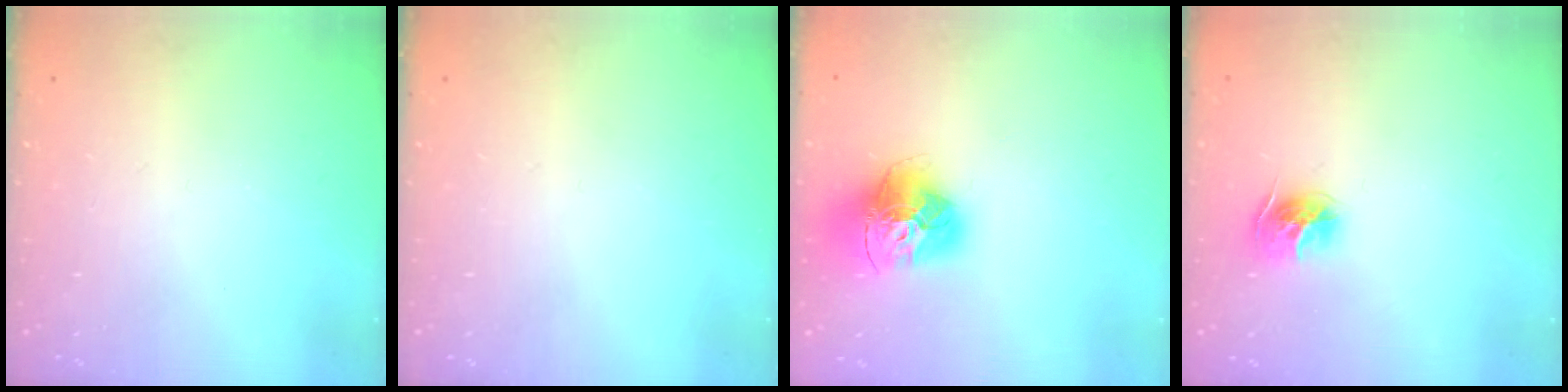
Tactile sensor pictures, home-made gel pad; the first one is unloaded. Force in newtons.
{"total": 0.0}
{"total": 17.4, "press": 17.3, "slide": 1.7}
{"total": 10.3, "press": 10.3, "slide": 0.6}